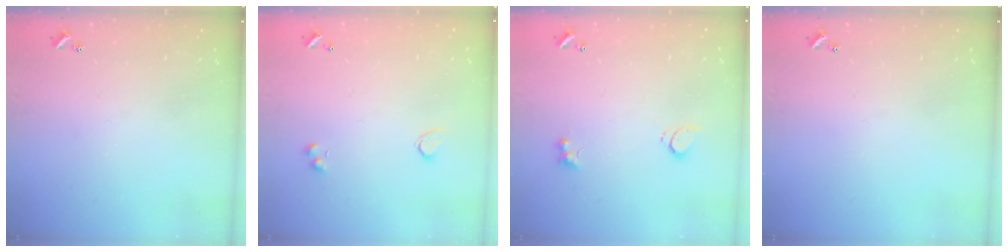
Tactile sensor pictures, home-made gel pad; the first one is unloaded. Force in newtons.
{"total": 1.9, "press": 1.5, "slide": 1.1}
{"total": 3.0, "press": 2.7, "slide": 1.1}
{"total": 0.0}